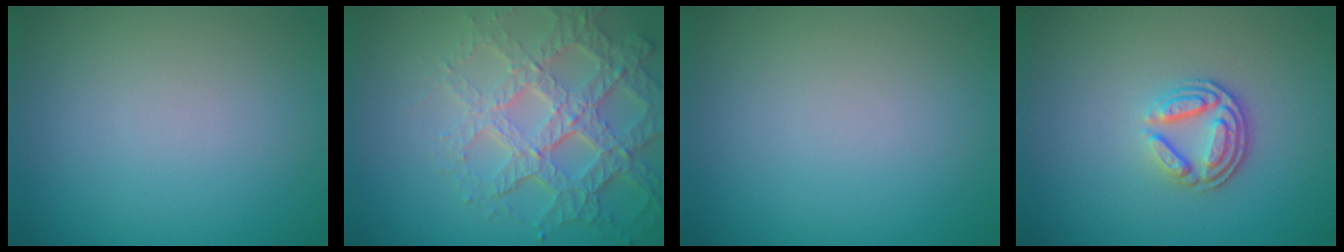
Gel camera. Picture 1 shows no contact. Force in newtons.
{"total": 7.4, "press": 5.2, "slide": 5.2}
{"total": 0.0}
{"total": 3.7, "press": 2.8, "slide": 2.5}